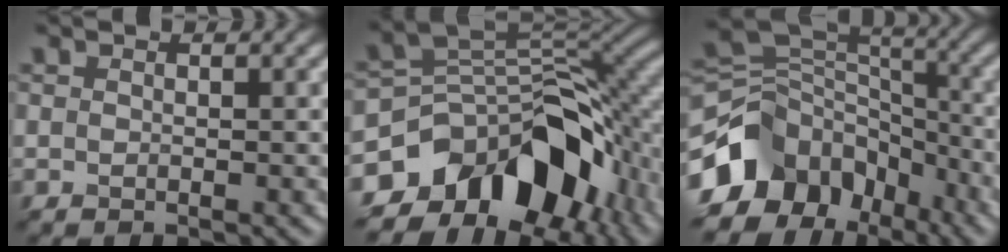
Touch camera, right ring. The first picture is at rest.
{"total": 12.6, "force": [-6.6, 7.9, 7.3], "torque": [-0.118, 0.008, -0.122]}
{"total": 10.8, "force": [-5.5, 7.9, 4.9], "torque": [-0.093, 0.013, -0.105]}